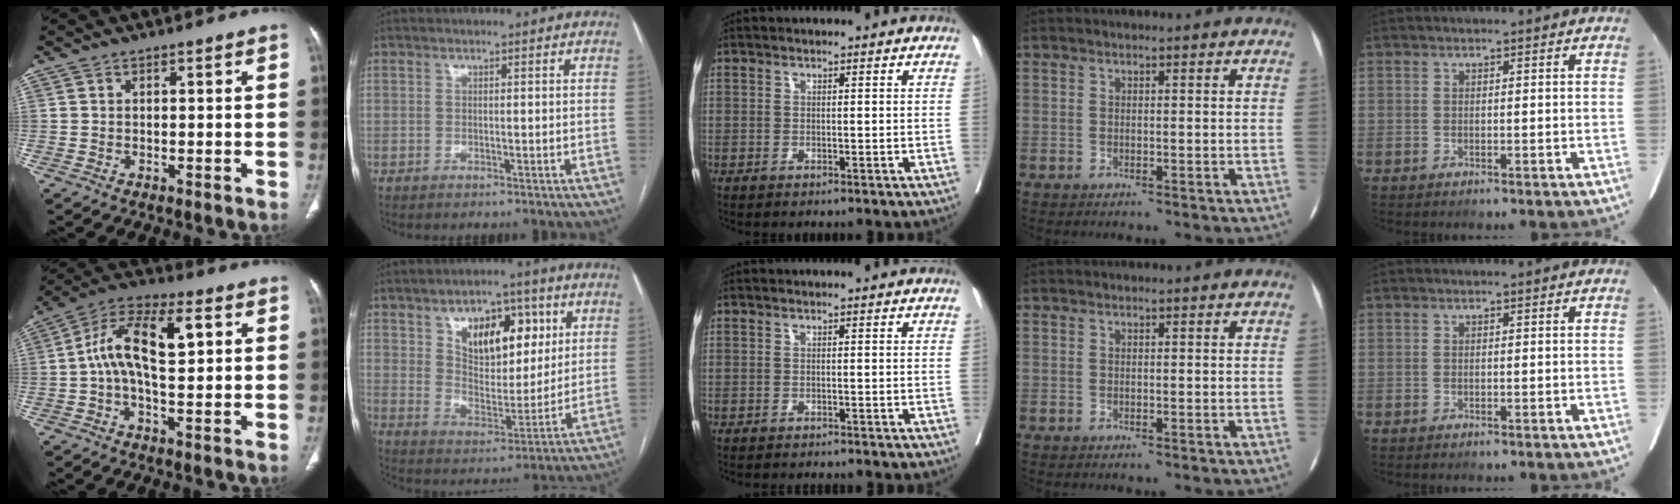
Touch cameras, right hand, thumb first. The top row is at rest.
{"thumb": {"total": 13.5, "force": [1.9, 6.3, 11.8], "torque": [-0.210, 0.030, 0.029]}, "index": {"total": 12.8, "force": [5.3, 6.9, 9.5], "torque": [-0.144, 0.017, 0.093]}, "middle": {"total": 4.7, "force": [-4.3, 0.8, 1.7], "torque": [-0.022, -0.006, -0.056]}}